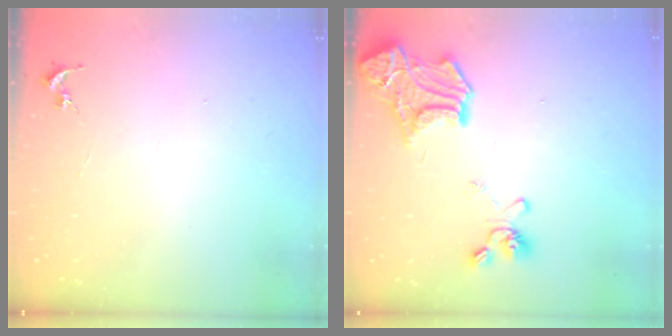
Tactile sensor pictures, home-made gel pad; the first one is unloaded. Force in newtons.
{"total": 19.7, "press": 19.6, "slide": 1.9}